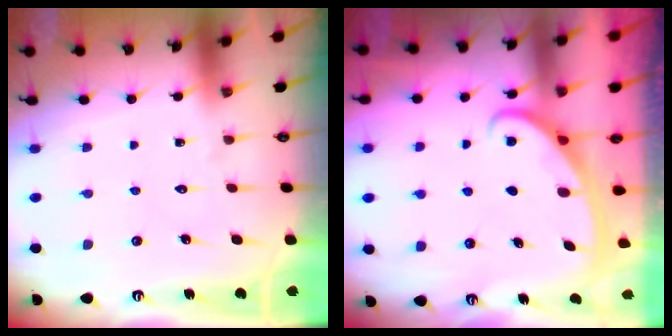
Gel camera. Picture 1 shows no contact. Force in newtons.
{"total": 3.0, "press": 3.0, "slide": 0.4}